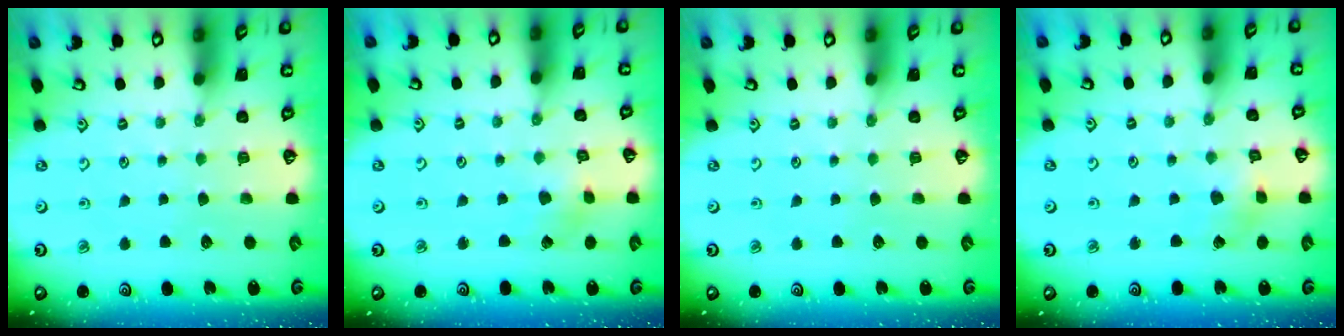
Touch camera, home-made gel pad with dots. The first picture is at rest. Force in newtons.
{"total": 2.1, "press": 2.1, "slide": 0.2}
{"total": 0.0}
{"total": 2.7, "press": 2.7, "slide": 0.3}